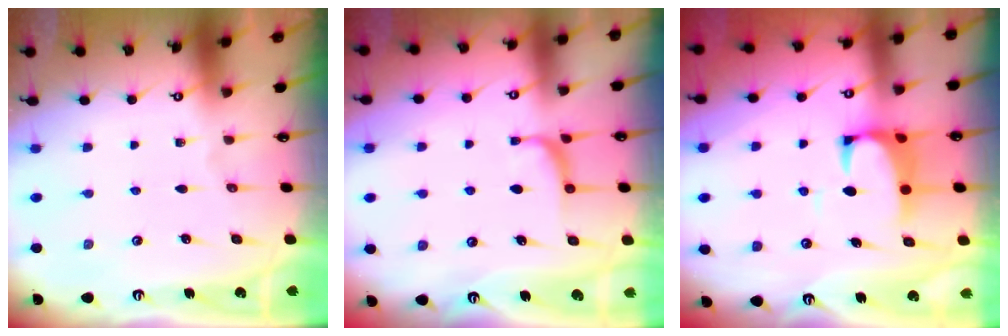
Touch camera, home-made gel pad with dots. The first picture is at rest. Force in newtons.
{"total": 0.8, "press": 0.6, "slide": 0.6}
{"total": 2.5, "press": 2.3, "slide": 1.1}